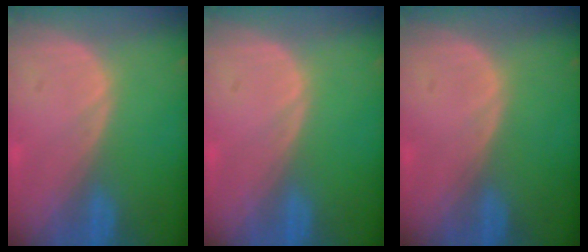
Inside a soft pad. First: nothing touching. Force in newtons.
{"total": 0.0}
{"total": 0.0}